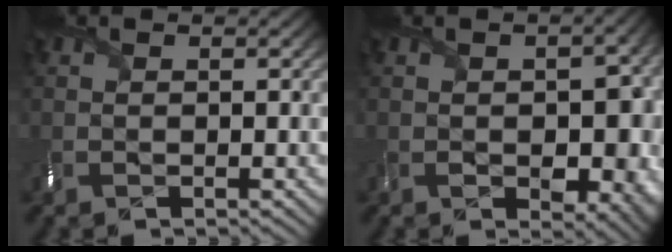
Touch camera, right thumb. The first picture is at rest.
{"total": 8.1, "force": [-1.3, 5.1, 6.1], "torque": [-0.088, -0.032, -0.002]}